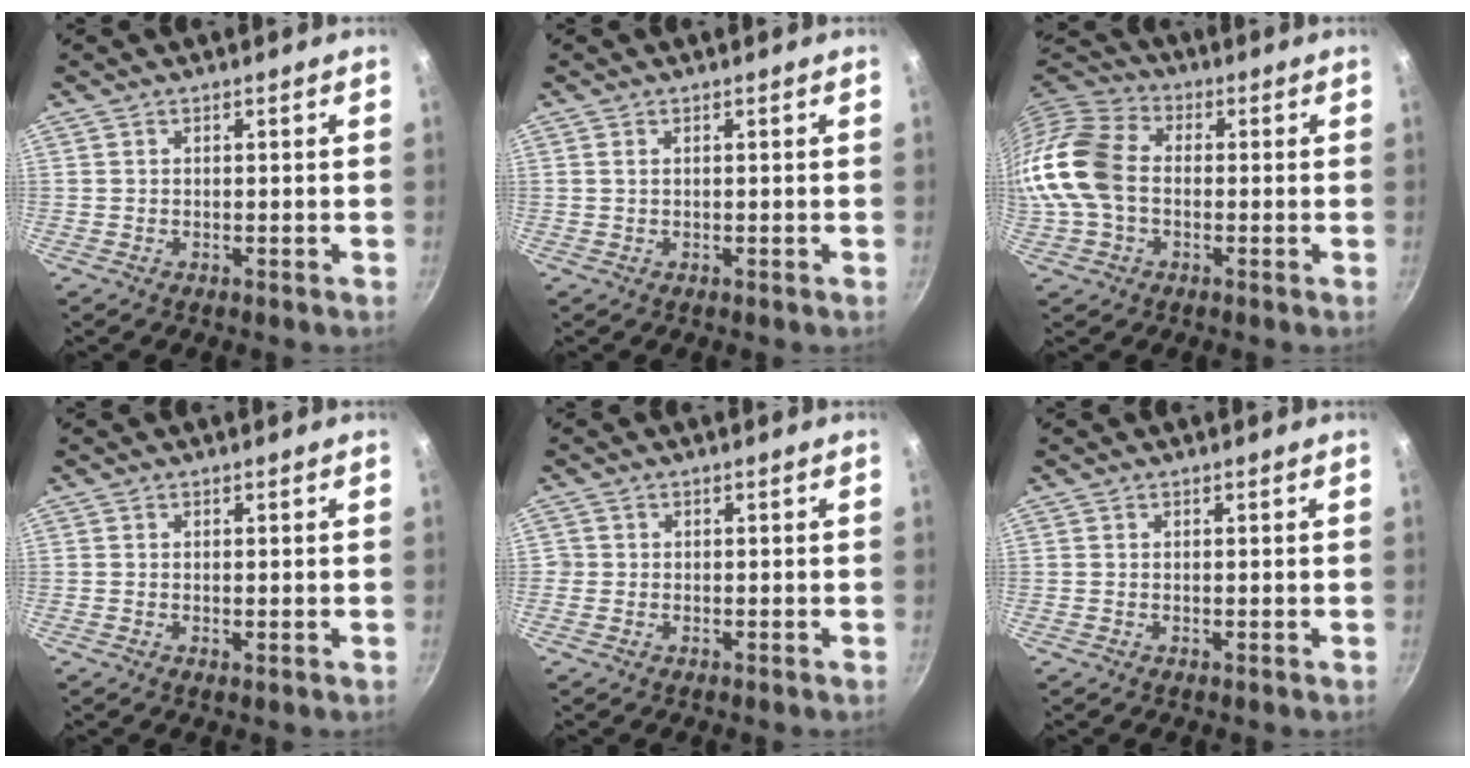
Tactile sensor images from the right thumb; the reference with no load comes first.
{"total": 0.6, "force": [0.2, 0.2, 0.5], "torque": [-0.010, 0.001, 0.004]}
{"total": 13.9, "force": [-1.0, 9.8, 9.8], "torque": [-0.181, 0.028, -0.037]}
{"total": 0.6, "force": [0.1, 0.2, 0.6], "torque": [-0.011, -0.003, 0.000]}
{"total": 0.9, "force": [-0.1, 0.9, 0.1], "torque": [0.003, 0.002, -0.005]}
{"total": 0.0}